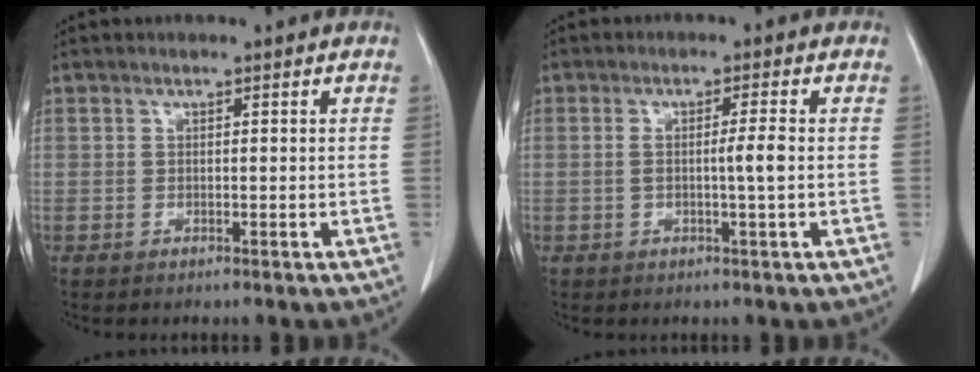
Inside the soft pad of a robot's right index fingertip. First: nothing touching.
{"total": 2.9, "force": [-0.2, -0.4, 2.8], "torque": [-0.050, -0.001, -0.004]}